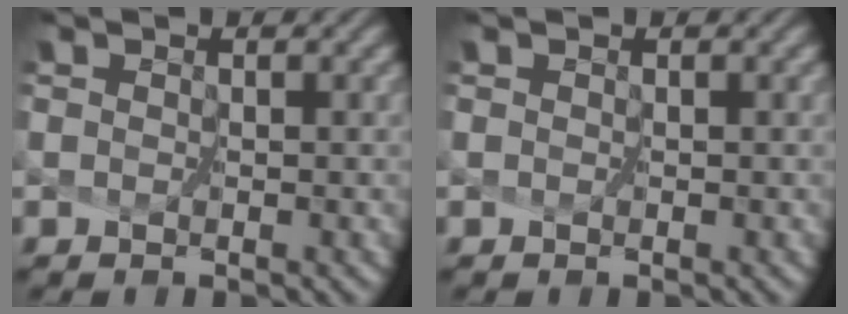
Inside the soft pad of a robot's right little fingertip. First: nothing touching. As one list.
[{"total": 0.0}]